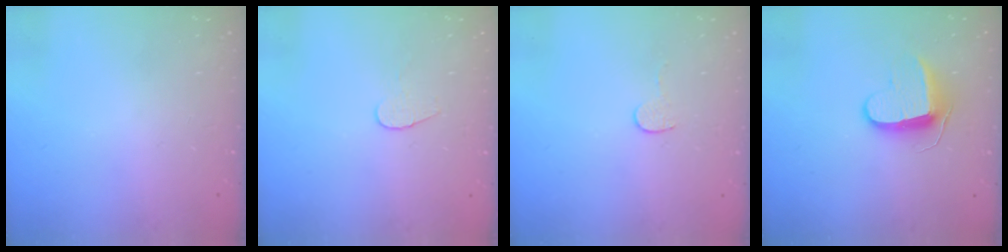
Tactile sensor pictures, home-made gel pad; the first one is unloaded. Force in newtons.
{"total": 4.7, "press": 4.6, "slide": 0.4}
{"total": 4.7, "press": 4.7, "slide": 0.4}
{"total": 9.3, "press": 9.3, "slide": 0.0}